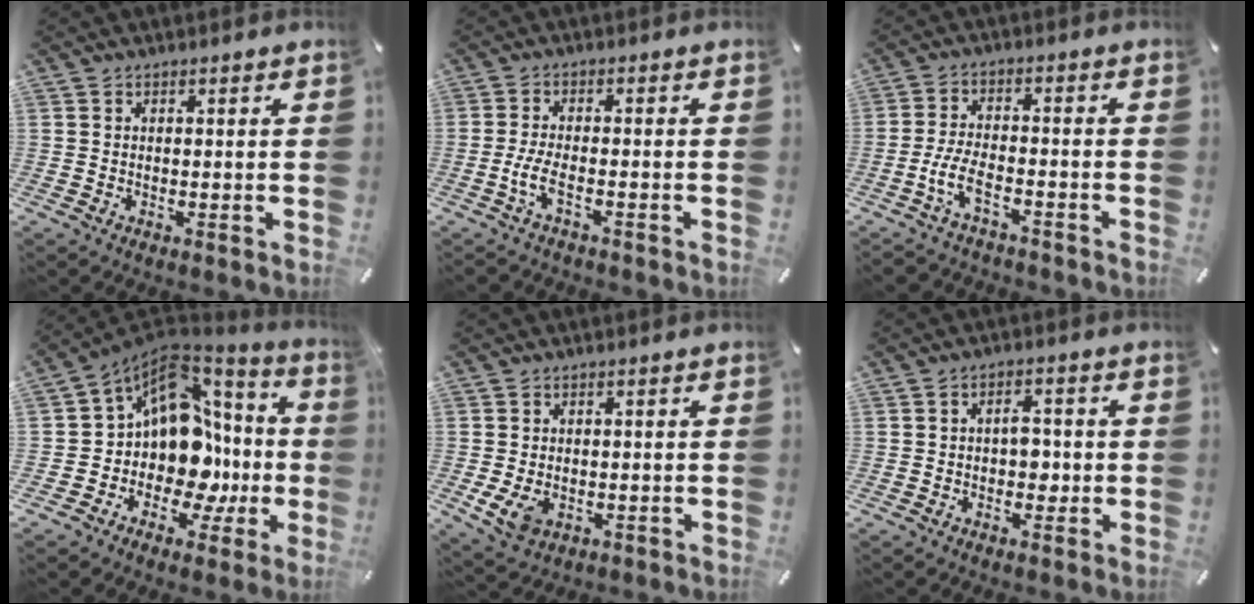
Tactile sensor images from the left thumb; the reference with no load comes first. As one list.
[{"total": 4.8, "force": [-2.2, 1.6, 4.0], "torque": [-0.093, -0.004, -0.044]}, {"total": 7.5, "force": [-4.1, 3.6, 5.2], "torque": [-0.116, 0.009, -0.077]}, {"total": 14.7, "force": [2.7, 11.7, 8.4], "torque": [-0.146, -0.067, 0.055]}, {"total": 4.8, "force": [-1.2, 3.7, 2.8], "torque": [-0.059, -0.002, -0.023]}, {"total": 4.4, "force": [-0.3, 3.0, 3.2], "torque": [-0.044, 0.004, -0.011]}]